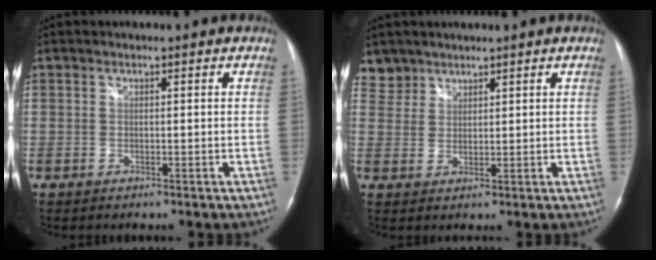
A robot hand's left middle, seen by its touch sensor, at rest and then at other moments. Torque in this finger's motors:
{"motor_torque": [0.07, -0.05, 0.04, 0.00]}